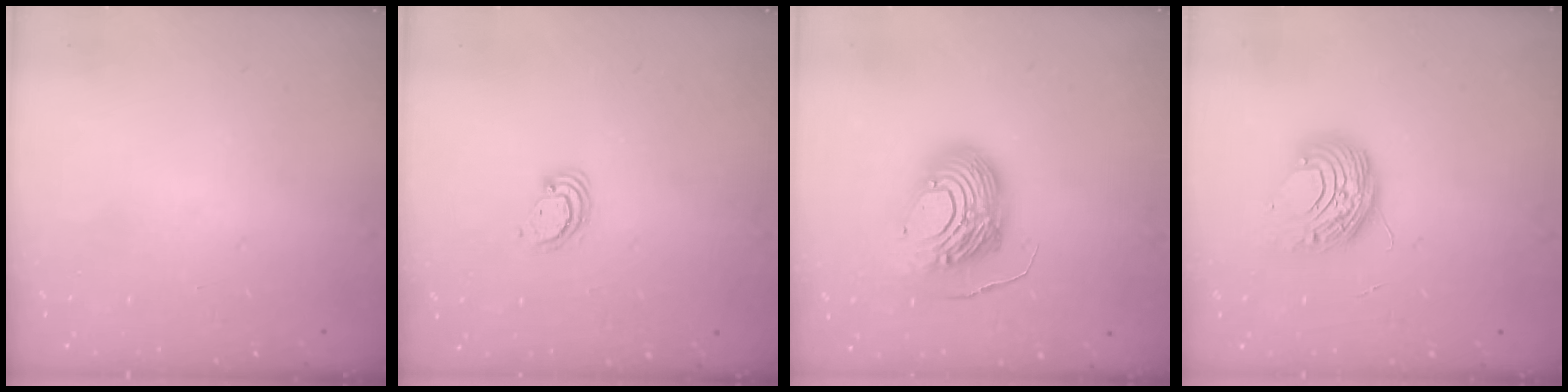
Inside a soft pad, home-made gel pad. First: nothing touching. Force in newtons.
{"total": 2.9, "press": 2.9, "slide": 0.3}
{"total": 14.1, "press": 14.1, "slide": 1.2}
{"total": 9.0, "press": 8.9, "slide": 0.5}